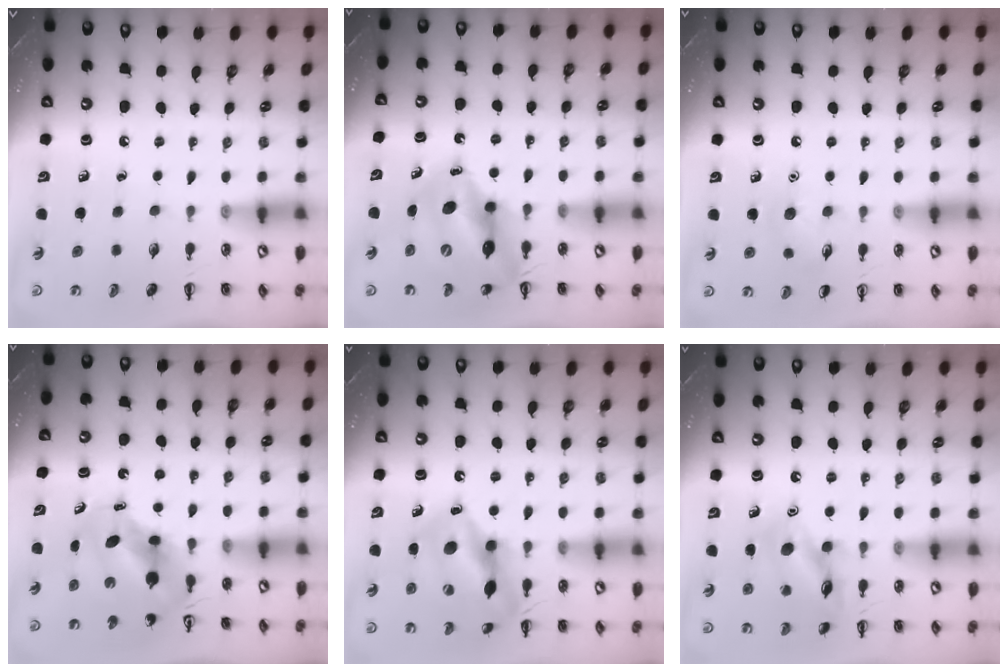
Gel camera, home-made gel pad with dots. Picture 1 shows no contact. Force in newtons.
{"total": 13.8, "press": 13.1, "slide": 4.3}
{"total": 5.7, "press": 5.6, "slide": 1.3}
{"total": 5.8, "press": 5.6, "slide": 1.4}
{"total": 14.9, "press": 14.6, "slide": 2.9}
{"total": 13.1, "press": 13.1, "slide": 0.7}